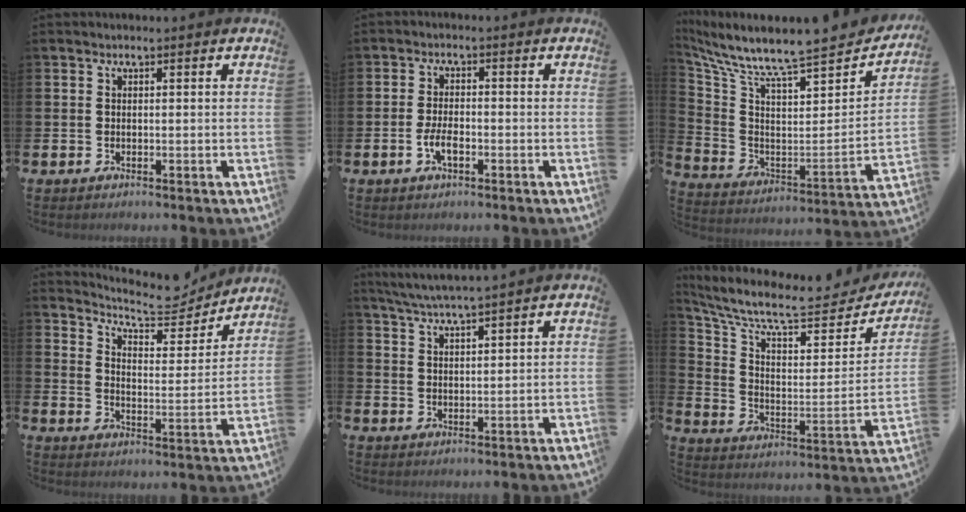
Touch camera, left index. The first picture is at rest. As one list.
[{"total": 3.2, "force": [-1.0, 1.4, 2.7], "torque": [-0.052, 0.000, -0.020]}, {"total": 8.2, "force": [7.2, 1.0, 3.7], "torque": [-0.102, -0.075, 0.110]}, {"total": 7.3, "force": [6.9, 1.7, 1.8], "torque": [-0.054, -0.053, 0.117]}, {"total": 4.5, "force": [4.3, -0.6, 1.1], "torque": [-0.038, -0.017, 0.079]}, {"total": 8.4, "force": [7.1, 2.5, 3.8], "torque": [-0.098, -0.060, 0.113]}]